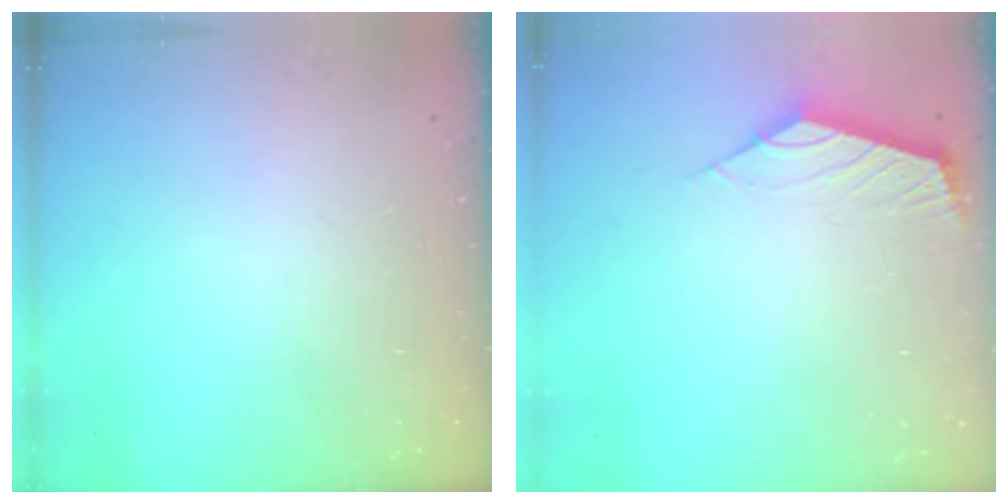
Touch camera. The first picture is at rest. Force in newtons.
{"total": 2.2, "press": 2.2, "slide": 0.5}